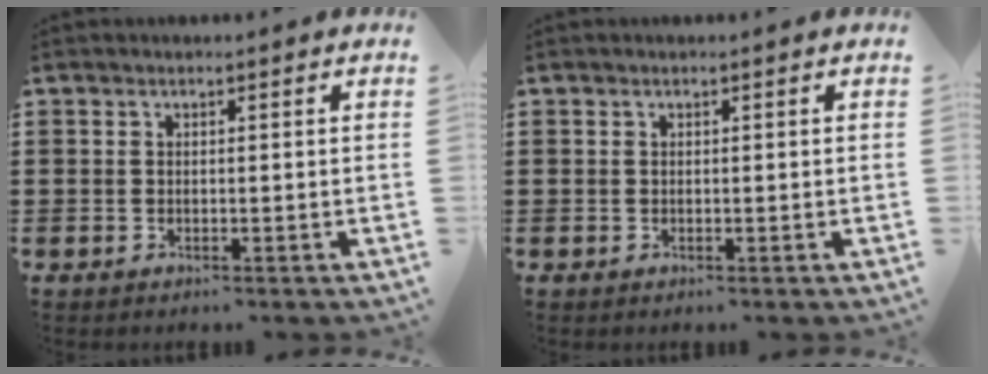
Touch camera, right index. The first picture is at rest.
{"total": 0.0}